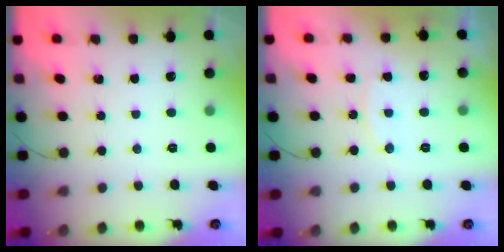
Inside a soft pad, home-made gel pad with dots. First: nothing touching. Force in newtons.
{"total": 6.9, "press": 6.9, "slide": 0.3}